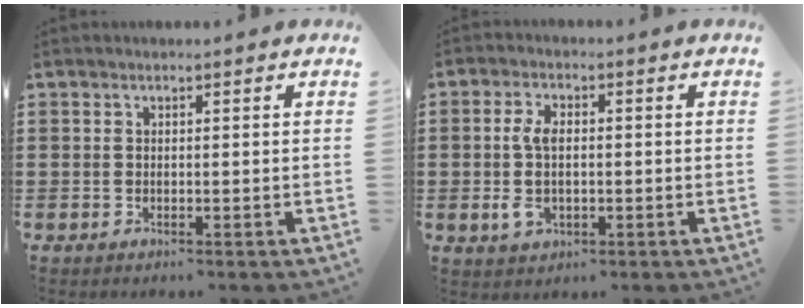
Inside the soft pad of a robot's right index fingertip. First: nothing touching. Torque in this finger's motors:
{"motor_torque": [1.42, 0.72, 0.22, 0.10]}